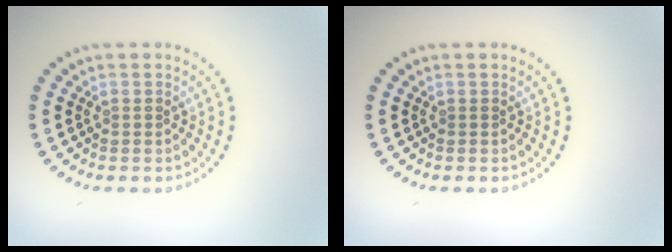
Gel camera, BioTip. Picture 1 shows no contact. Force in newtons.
{"total": 0.0}